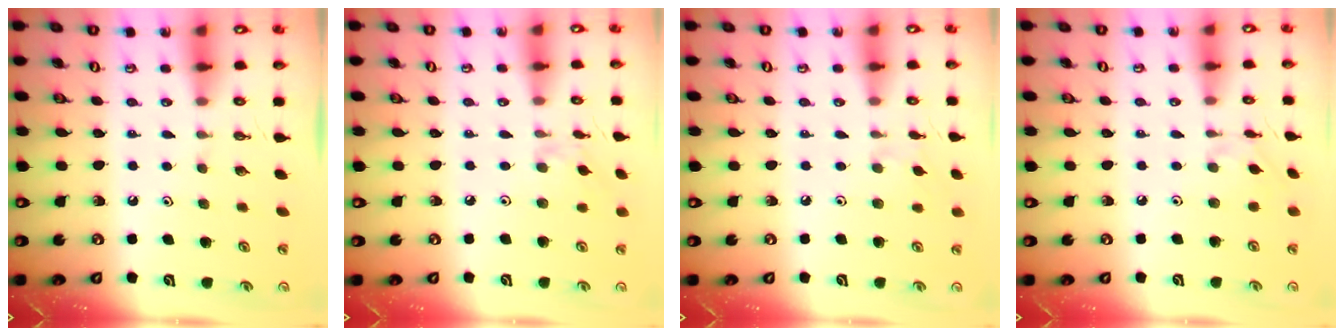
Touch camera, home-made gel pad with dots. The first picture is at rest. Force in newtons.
{"total": 3.0, "press": 2.9, "slide": 0.5}
{"total": 3.5, "press": 3.4, "slide": 0.6}
{"total": 1.6, "press": 1.5, "slide": 0.4}